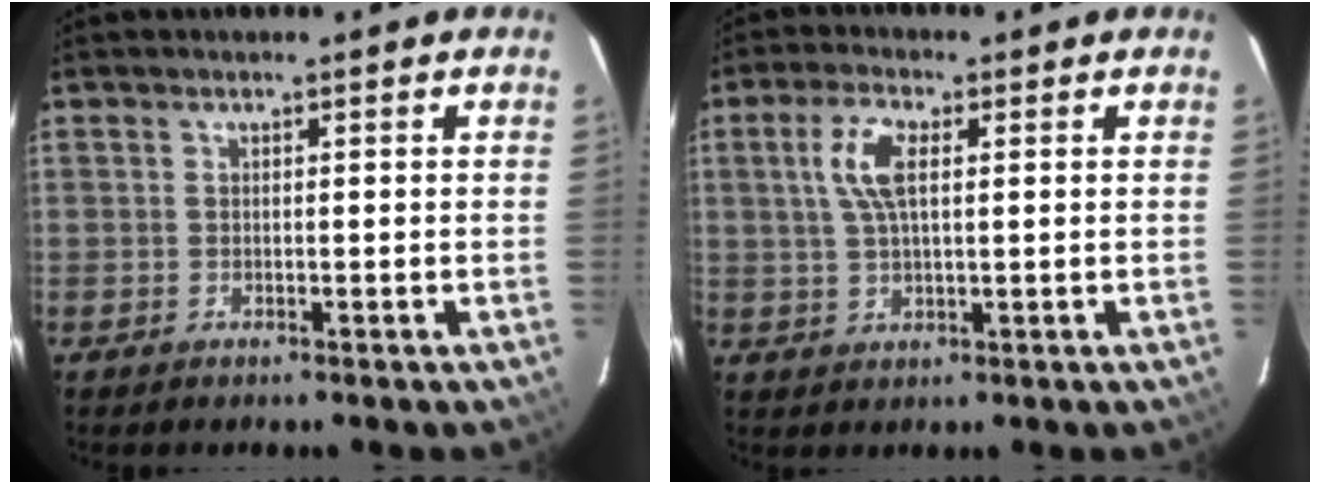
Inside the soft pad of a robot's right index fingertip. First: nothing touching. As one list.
[{"total": 6.7, "force": [1.6, 2.7, 5.9], "torque": [-0.120, 0.011, 0.034]}]